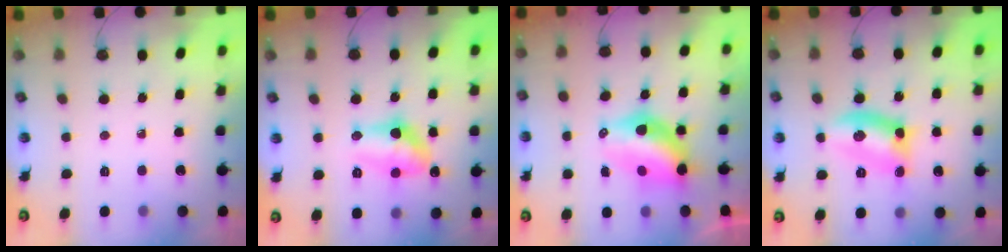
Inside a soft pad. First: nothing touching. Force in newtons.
{"total": 12.5, "press": 12.5, "slide": 0.6}
{"total": 10.9, "press": 10.1, "slide": 4.1}
{"total": 11.2, "press": 11.1, "slide": 1.4}